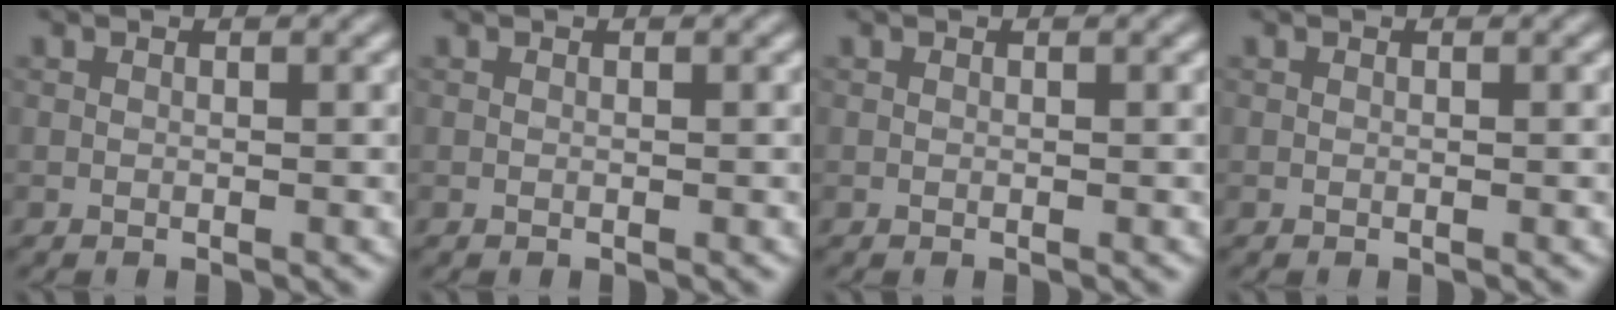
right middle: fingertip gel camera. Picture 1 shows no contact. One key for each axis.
{"total": 0.0}
{"total": 0.0}
{"total": 0.0}